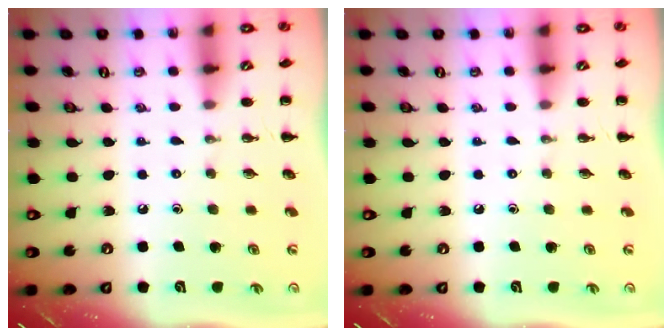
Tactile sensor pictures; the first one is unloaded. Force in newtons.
{"total": 0.0}